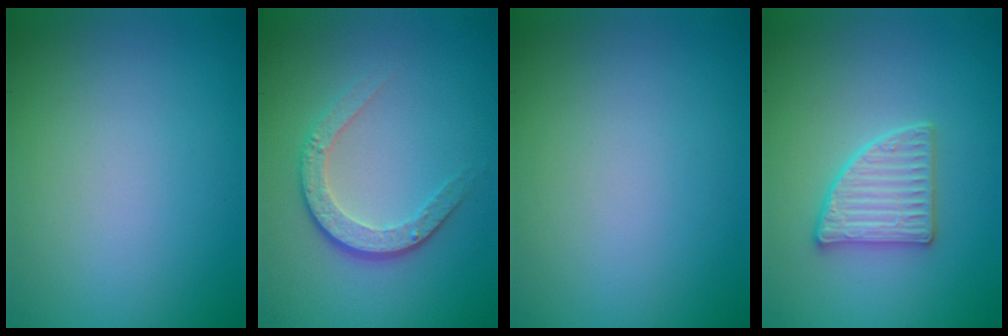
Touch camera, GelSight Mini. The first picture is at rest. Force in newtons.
{"total": 3.5, "press": 2.7, "slide": 2.3}
{"total": 0.0}
{"total": 3.1, "press": 3.0, "slide": 1.0}